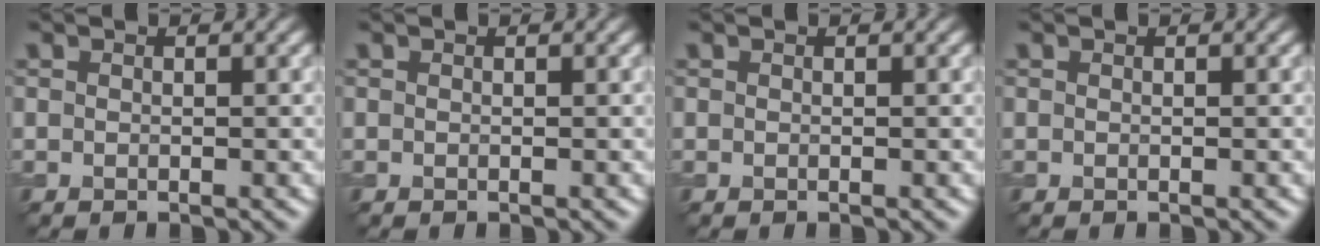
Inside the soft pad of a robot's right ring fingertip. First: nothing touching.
{"total": 0.0}
{"total": 0.0}
{"total": 0.0}